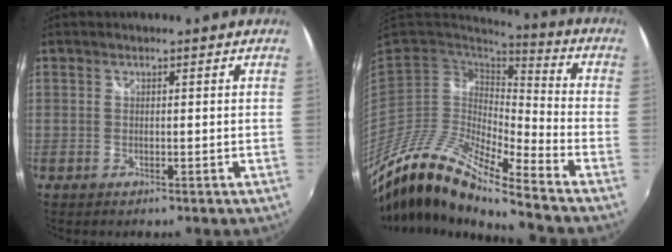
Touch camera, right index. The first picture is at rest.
{"total": 16.9, "force": [-12.8, 1.5, 10.9], "torque": [-0.196, -0.030, -0.258]}